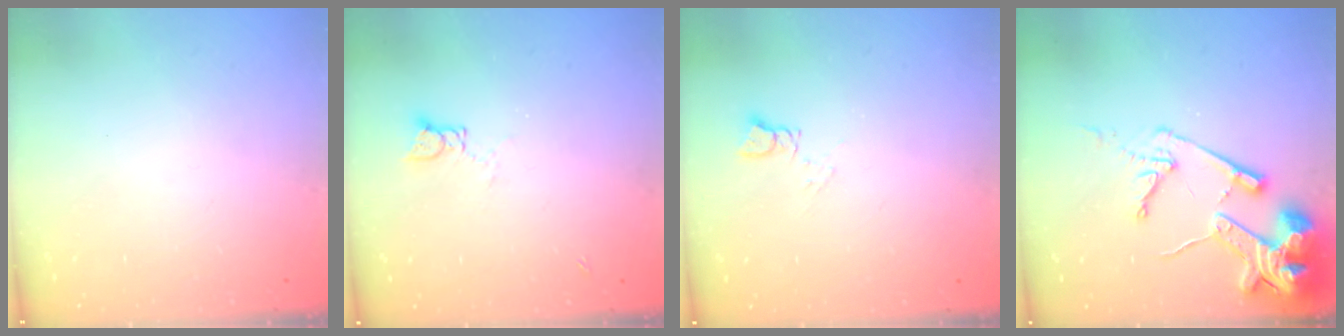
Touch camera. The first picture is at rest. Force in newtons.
{"total": 3.3, "press": 3.3, "slide": 0.4}
{"total": 4.0, "press": 3.9, "slide": 0.6}
{"total": 16.8, "press": 16.6, "slide": 2.2}